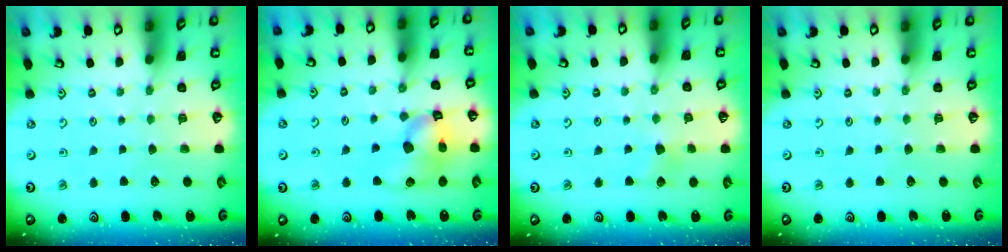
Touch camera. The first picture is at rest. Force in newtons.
{"total": 13.9, "press": 13.8, "slide": 1.9}
{"total": 5.2, "press": 5.1, "slide": 0.4}
{"total": 0.0}